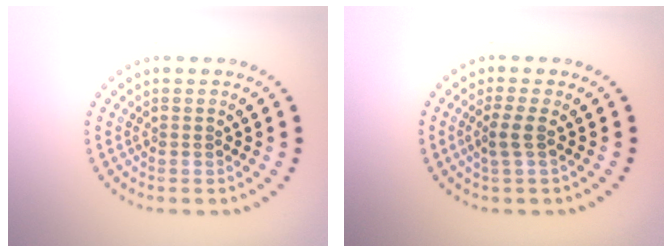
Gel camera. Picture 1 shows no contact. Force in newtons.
{"total": 1.7, "press": 1.3, "slide": 1.0}